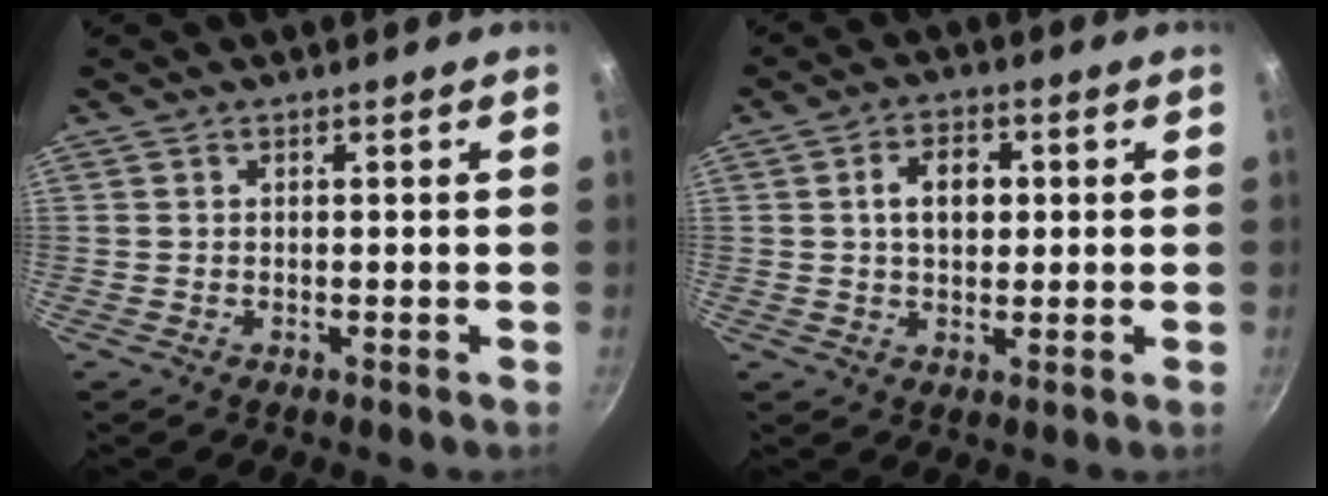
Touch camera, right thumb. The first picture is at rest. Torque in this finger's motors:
{"motor_torque": [-0.28, 1.47, 1.14, -0.10, 0.26]}